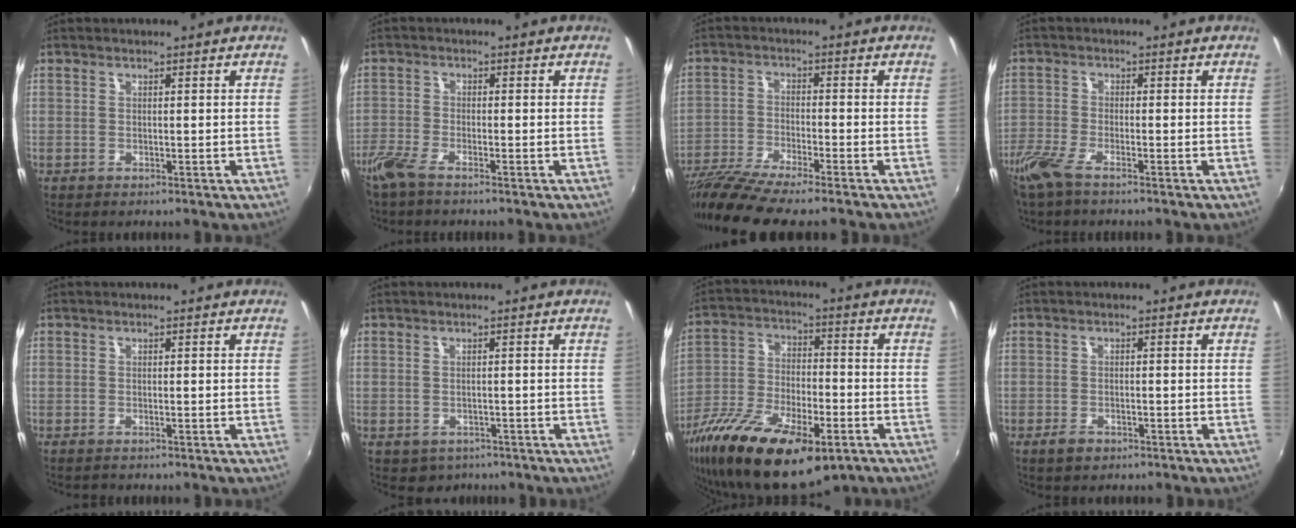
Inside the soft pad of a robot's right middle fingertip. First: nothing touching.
{"total": 4.3, "force": [-3.5, 0.8, 2.3], "torque": [-0.063, -0.011, -0.075]}
{"total": 10.7, "force": [-9.1, 0.0, 5.6], "torque": [-0.130, -0.031, -0.173]}
{"total": 5.7, "force": [-4.4, 1.3, 3.4], "torque": [-0.092, -0.015, -0.092]}
{"total": 0.5, "force": [-0.5, 0.0, 0.1], "torque": [-0.001, -0.002, -0.011]}
{"total": 2.5, "force": [-1.4, 2.0, 0.5], "torque": [-0.017, -0.005, -0.015]}
{"total": 22.2, "force": [-13.7, 8.6, 15.3], "torque": [-0.299, -0.043, -0.236]}
{"total": 2.1, "force": [-1.5, 1.1, 1.0], "torque": [-0.022, -0.003, -0.028]}